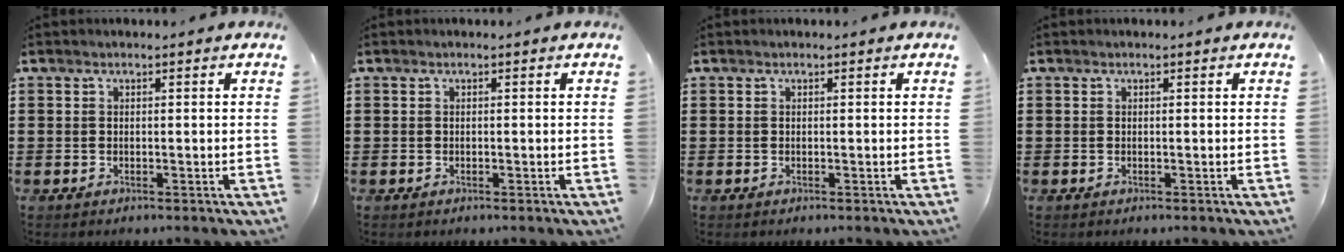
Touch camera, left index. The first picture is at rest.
{"total": 0.0}
{"total": 0.0}
{"total": 0.0}